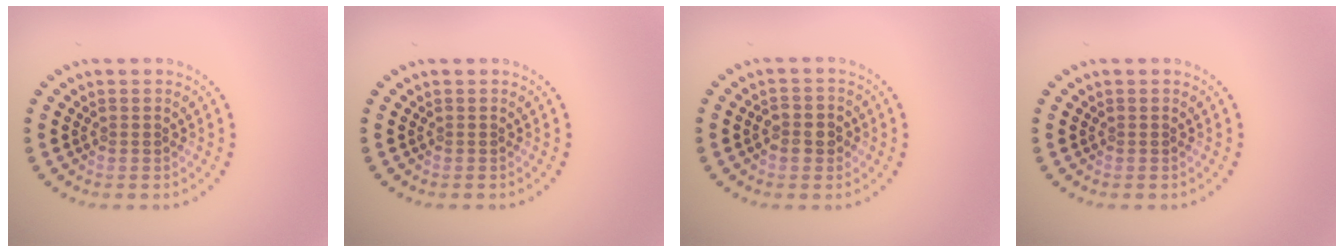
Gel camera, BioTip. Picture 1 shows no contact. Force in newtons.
{"total": 0.0}
{"total": 2.1, "press": 2.0, "slide": 0.4}
{"total": 0.0}